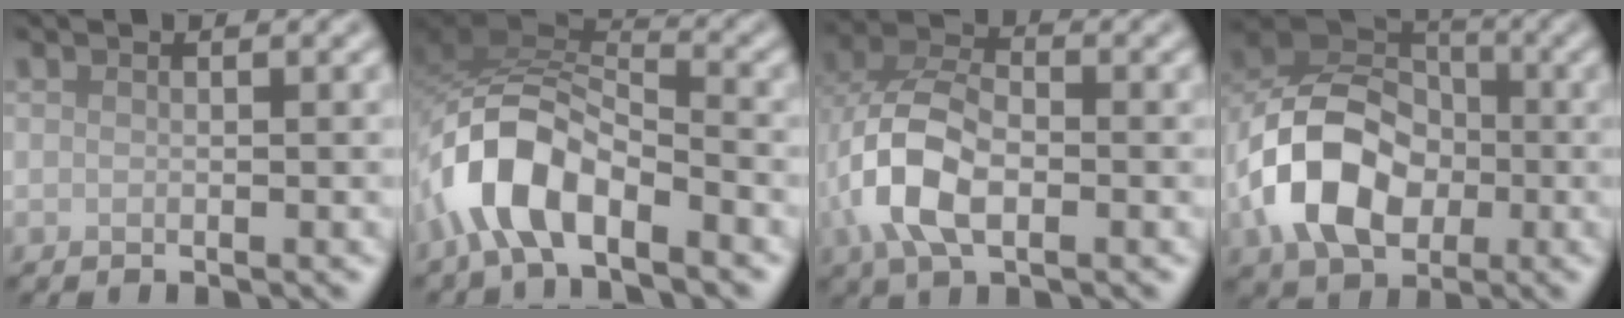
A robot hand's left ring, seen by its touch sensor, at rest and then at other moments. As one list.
[{"total": 7.6, "force": [-4.2, 3.4, 5.3], "torque": [-0.096, 0.004, -0.089]}, {"total": 7.2, "force": [-1.6, 4.2, 5.6], "torque": [-0.124, 0.006, -0.040]}, {"total": 10.3, "force": [-2.2, 7.4, 6.8], "torque": [-0.141, 0.002, -0.050]}]